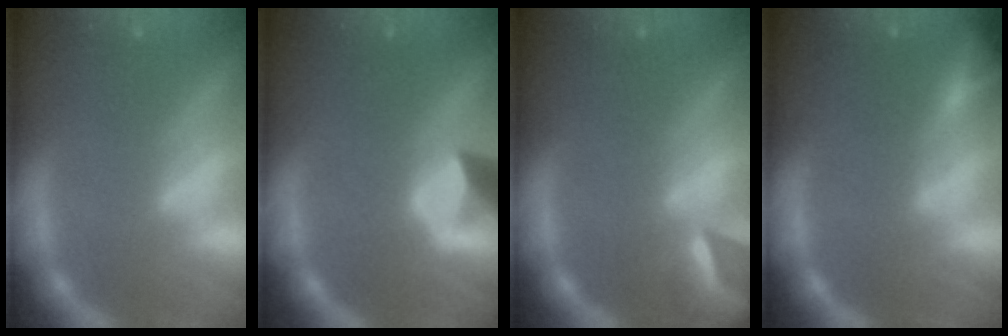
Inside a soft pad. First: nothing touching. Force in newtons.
{"total": 3.0}
{"total": 3.9}
{"total": 2.9}